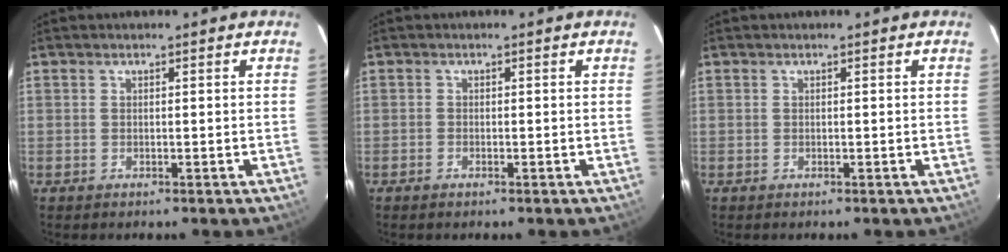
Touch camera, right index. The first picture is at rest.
{"total": 0.6, "force": [-0.5, 0.3, 0.2], "torque": [-0.005, -0.001, -0.011]}
{"total": 0.0}